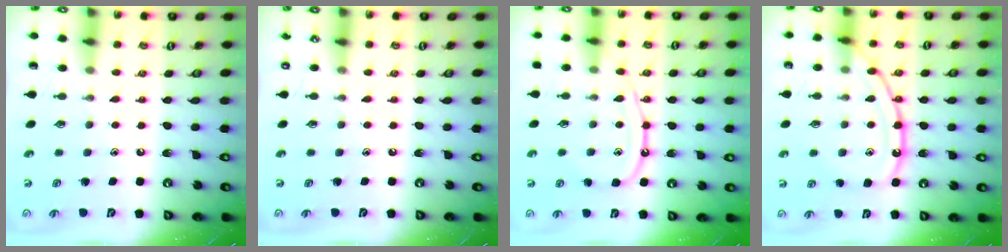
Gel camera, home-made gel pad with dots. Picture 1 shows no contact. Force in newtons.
{"total": 0.0}
{"total": 11.8, "press": 11.8, "slide": 1.1}
{"total": 13.6, "press": 13.6, "slide": 1.0}